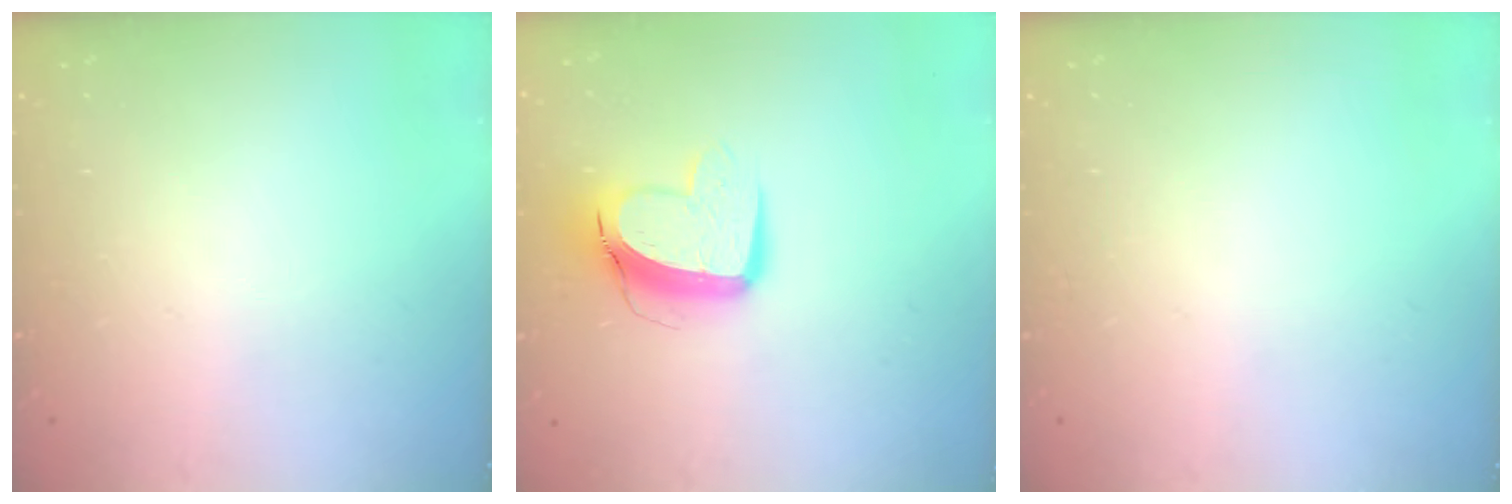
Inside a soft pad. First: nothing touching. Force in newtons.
{"total": 10.2, "press": 10.2, "slide": 1.0}
{"total": 0.0}